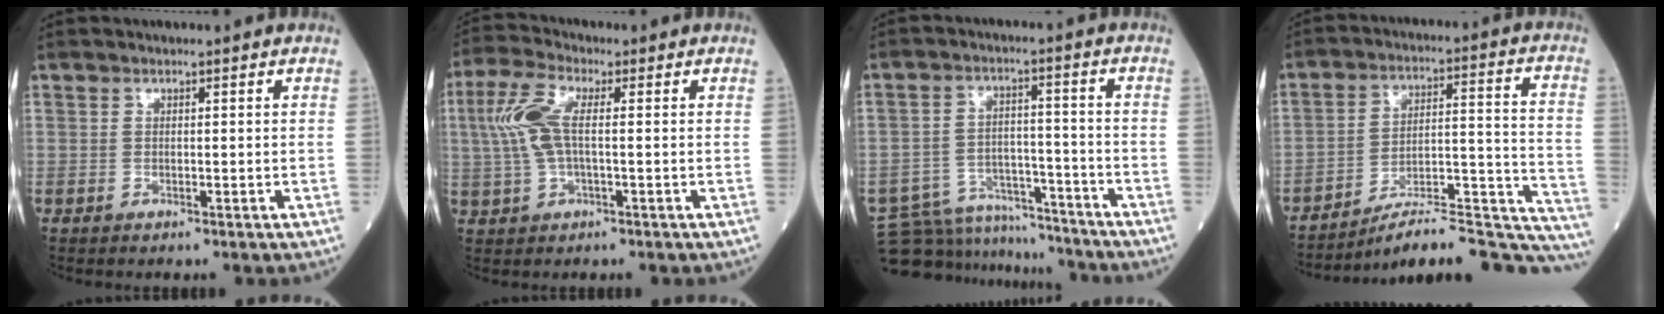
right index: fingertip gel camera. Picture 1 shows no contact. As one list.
[{"total": 7.2, "force": [0.8, 2.1, 6.8], "torque": [-0.171, 0.017, 0.014]}, {"total": 14.0, "force": [-13.6, 3.2, 1.3], "torque": [-0.025, 0.025, -0.208]}, {"total": 23.6, "force": [-22.2, 1.6, 7.8], "torque": [-0.037, 0.038, -0.308]}]